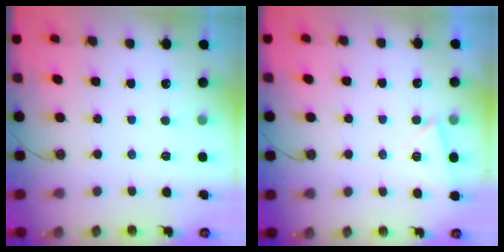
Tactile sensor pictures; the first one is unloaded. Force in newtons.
{"total": 4.3, "press": 3.4, "slide": 2.6}